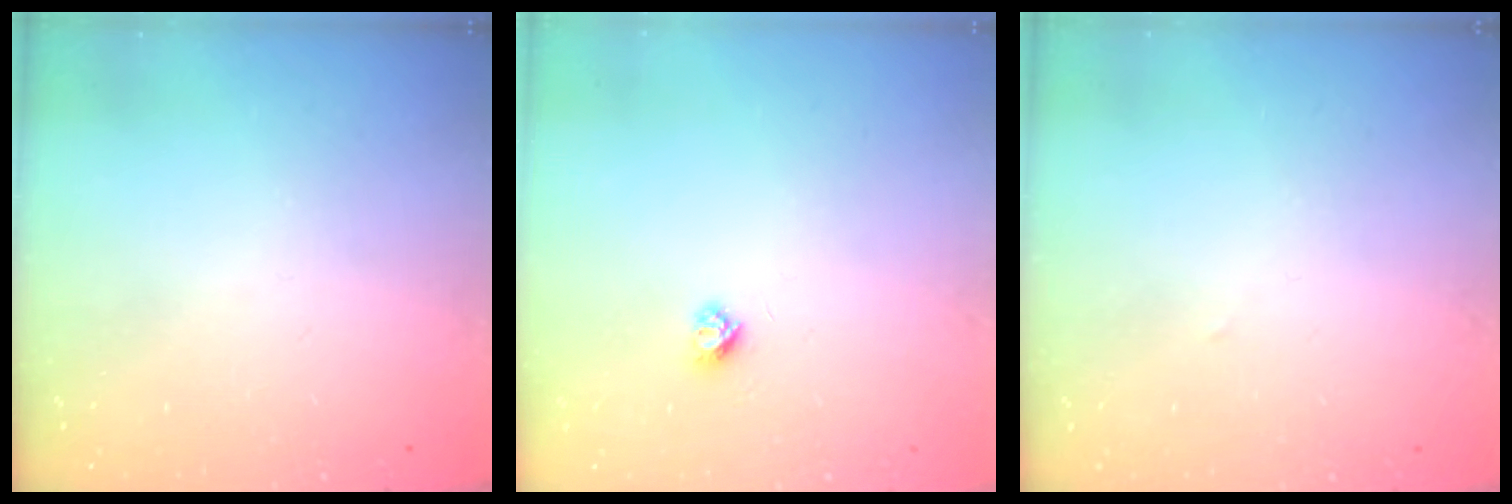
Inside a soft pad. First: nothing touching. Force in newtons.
{"total": 3.1, "press": 3.0, "slide": 0.4}
{"total": 1.1, "press": 1.1, "slide": 0.1}